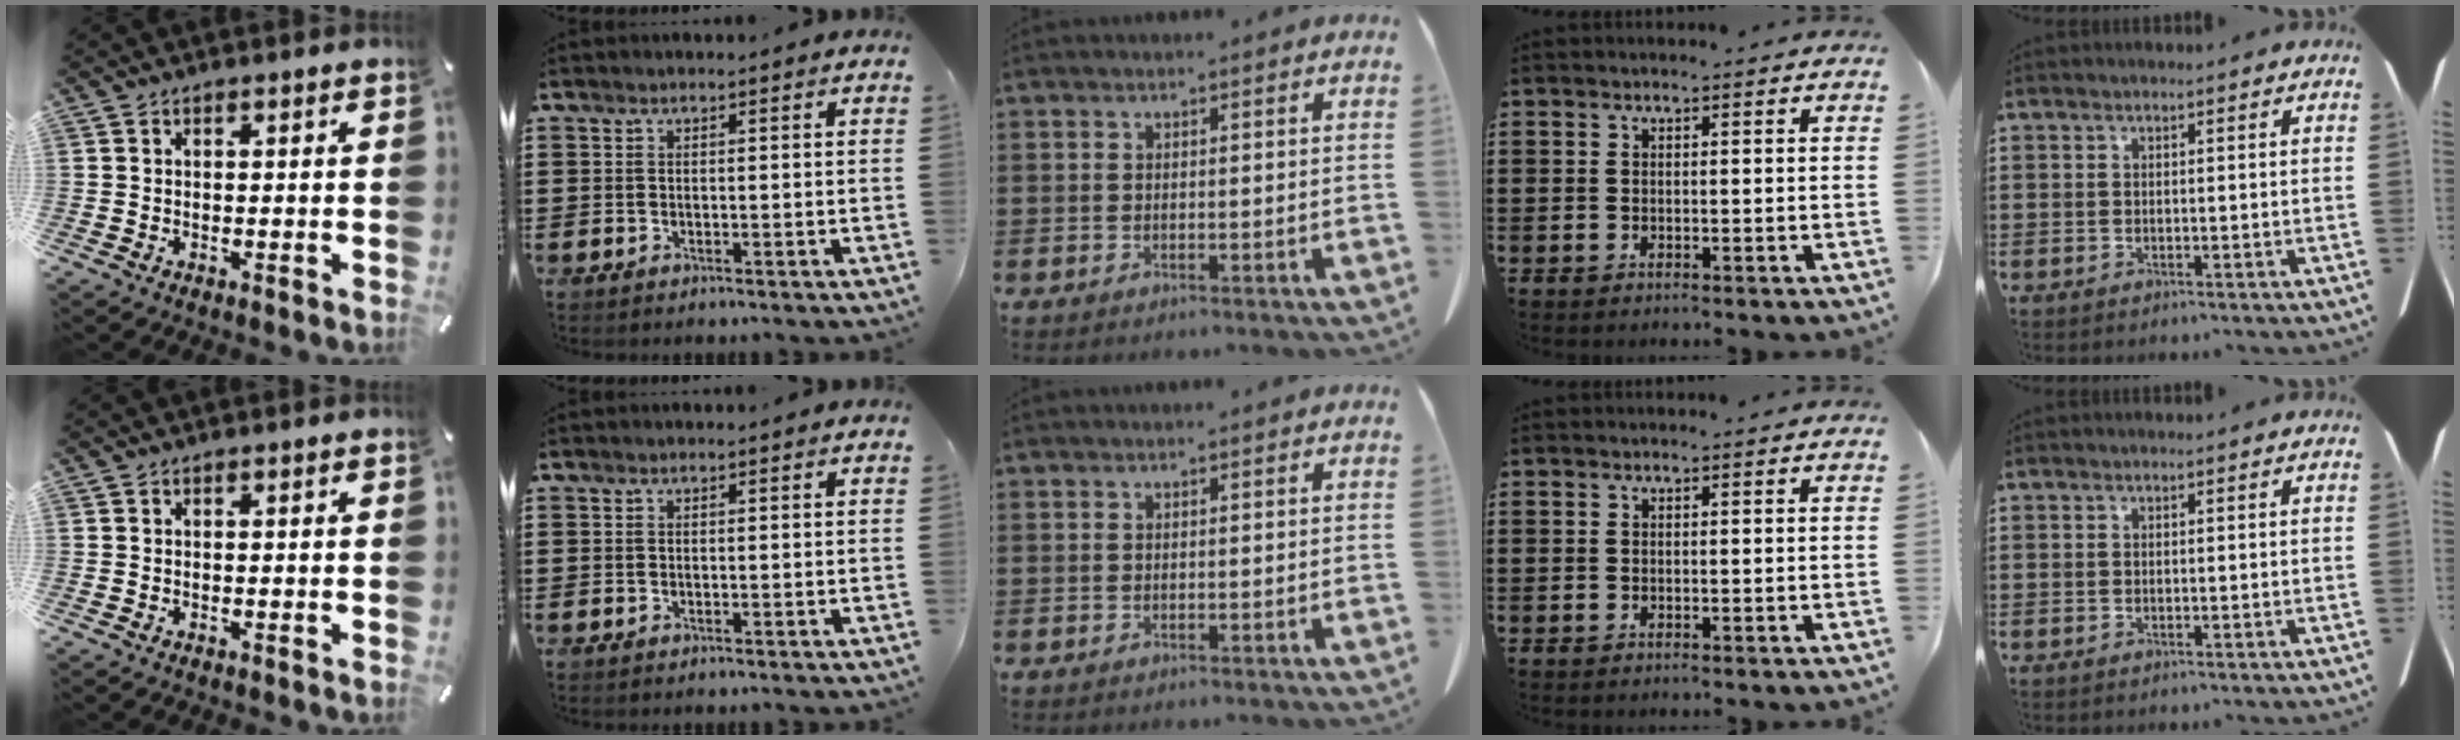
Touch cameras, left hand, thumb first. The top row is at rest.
{}